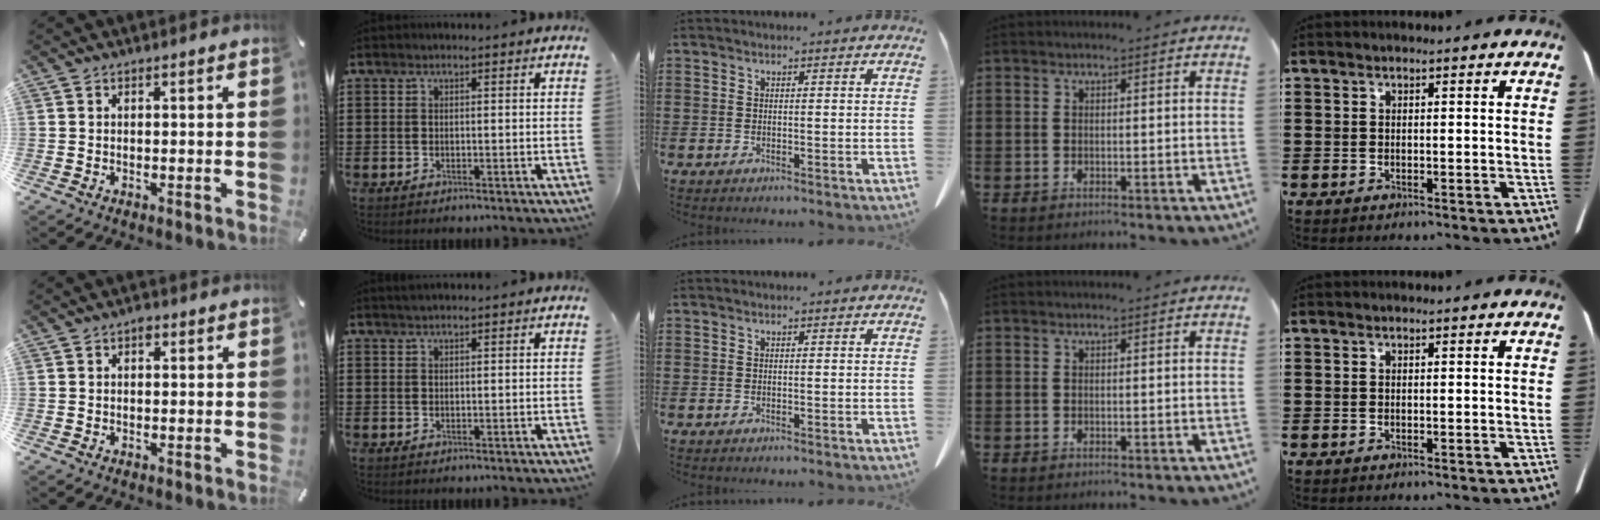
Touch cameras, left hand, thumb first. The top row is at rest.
{"thumb": {"total": 1.4, "force": [0.5, 1.0, 0.8], "torque": [-0.009, 0.004, 0.005]}, "index": {"total": 0.8, "force": [0.7, 0.0, 0.4], "torque": [-0.008, 0.000, 0.014]}}